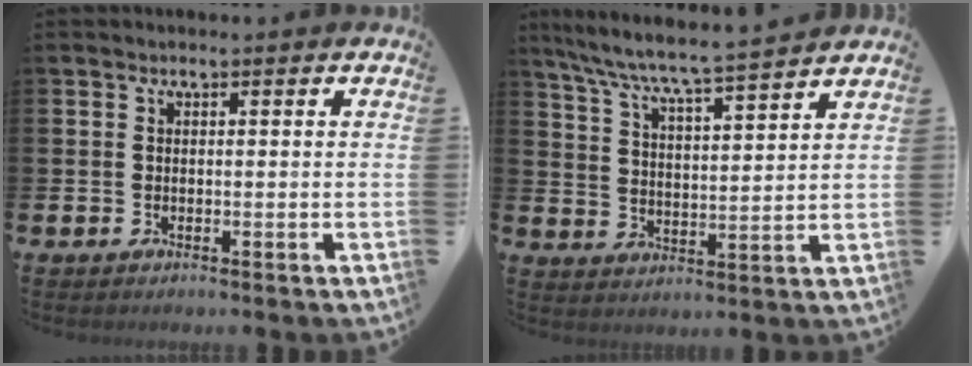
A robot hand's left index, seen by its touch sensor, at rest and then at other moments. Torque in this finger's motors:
{"motor_torque": [0.03, -0.31, 0.50, 0.21]}